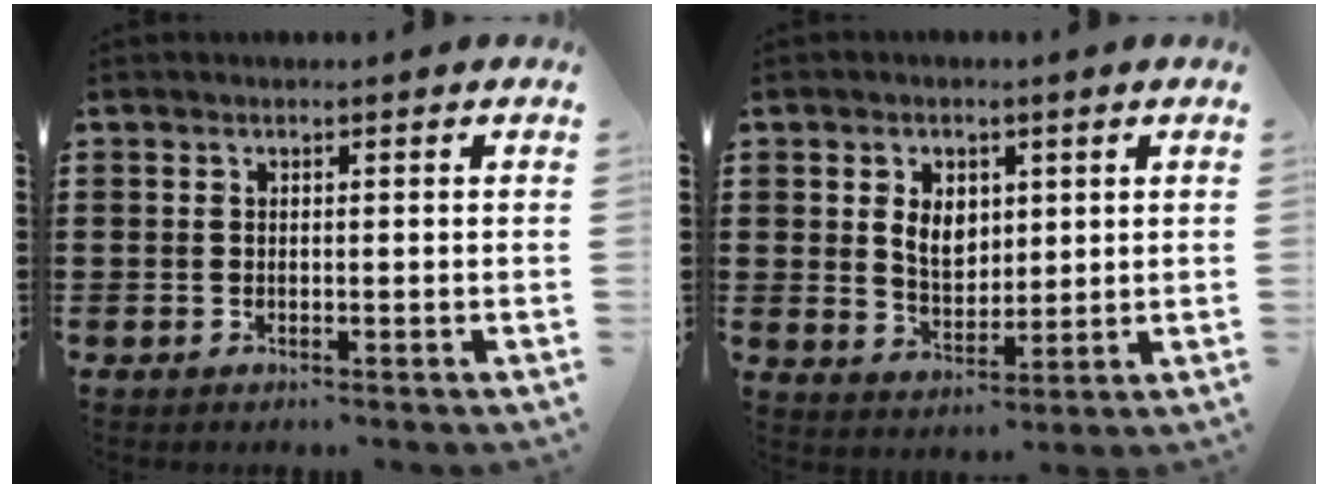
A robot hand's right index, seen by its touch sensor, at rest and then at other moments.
{"total": 5.0, "force": [1.3, 3.4, 3.5], "torque": [-0.062, 0.005, 0.018]}